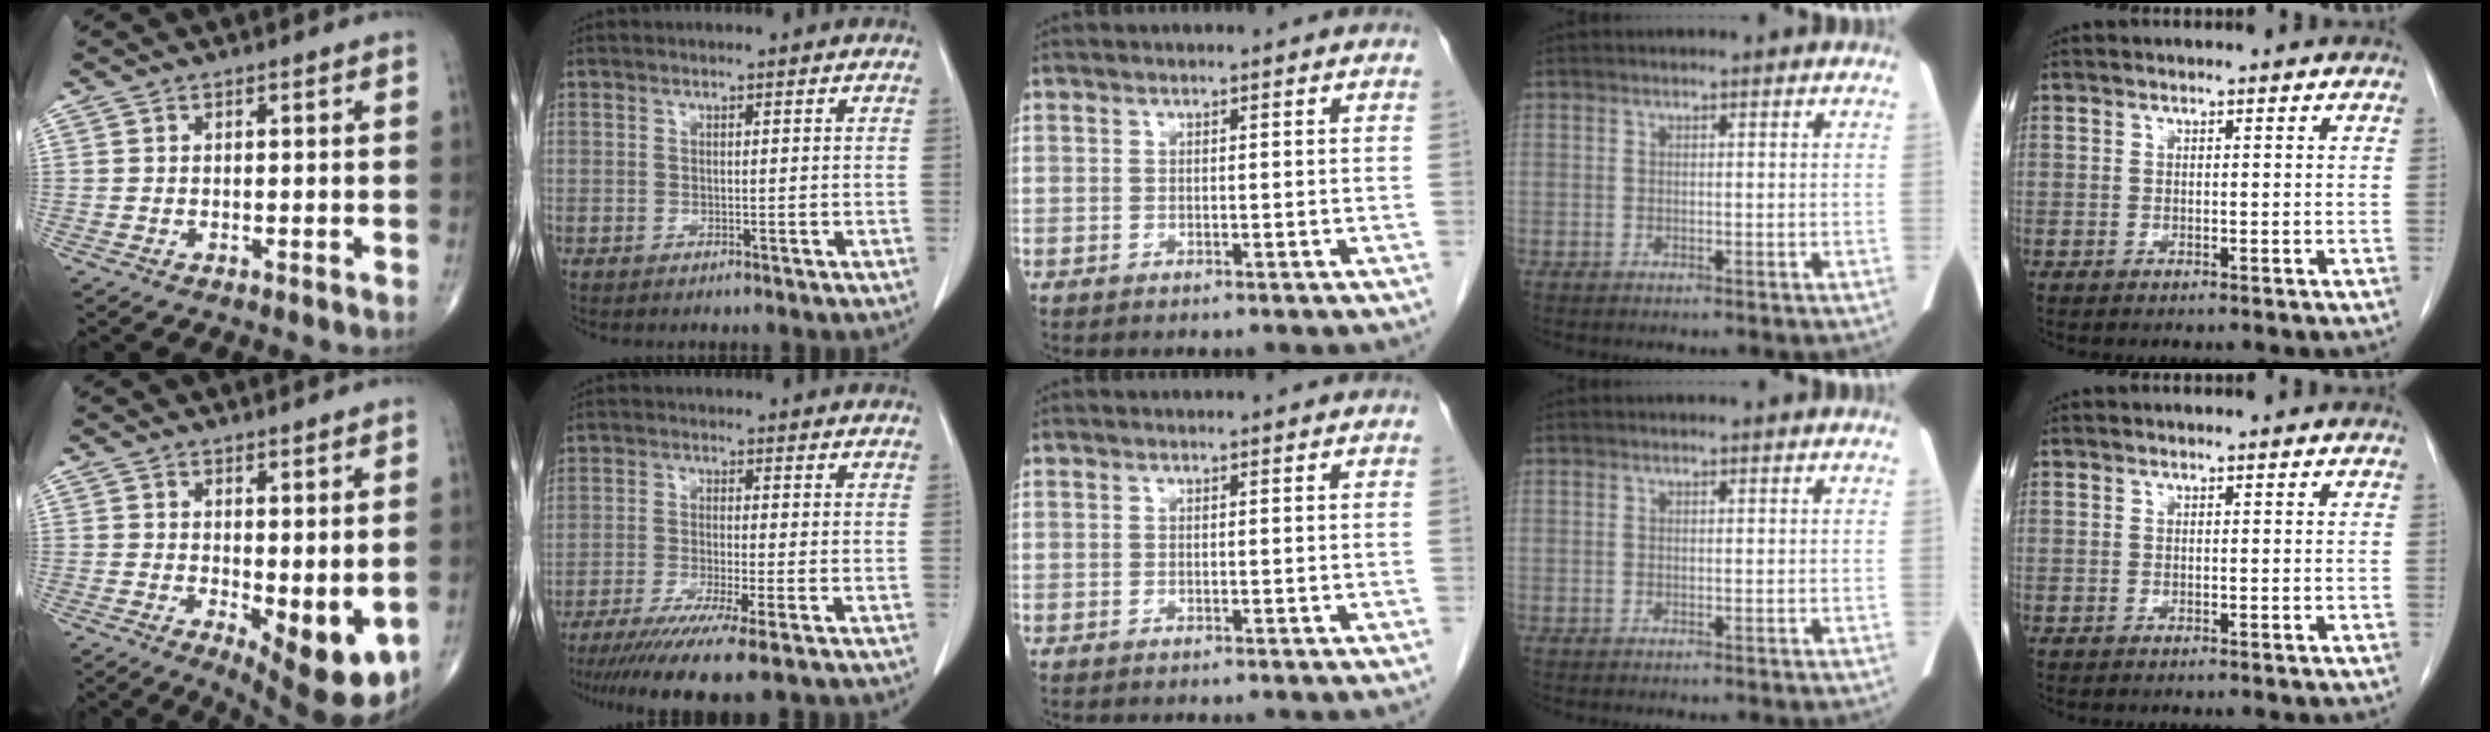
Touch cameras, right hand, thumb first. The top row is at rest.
{"thumb": {"total": 9.6, "force": [-1.5, 3.6, 8.8], "torque": [-0.108, -0.024, -0.007]}, "index": {"total": 10.9, "force": [-7.9, -0.3, 7.5], "torque": [-0.113, -0.029, -0.123]}}